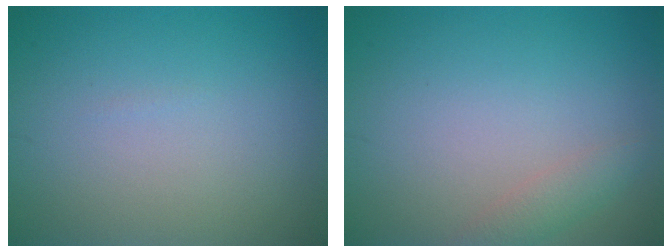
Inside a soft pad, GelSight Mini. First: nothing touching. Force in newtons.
{"total": 1.6, "press": 1.6, "slide": 0.2}